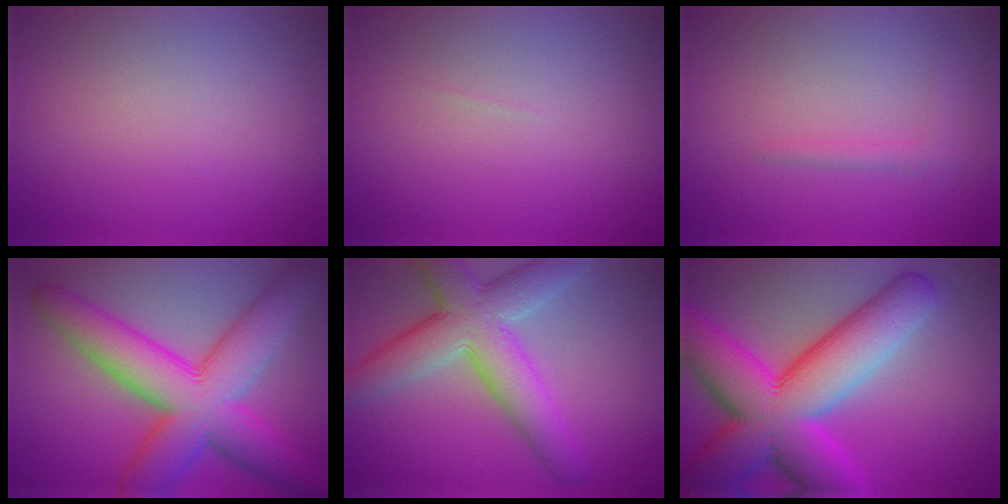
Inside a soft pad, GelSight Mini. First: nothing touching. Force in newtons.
{"total": 0.0}
{"total": 1.1, "press": 1.1, "slide": 0.1}
{"total": 11.3, "press": 11.3, "slide": 0.3}
{"total": 7.7, "press": 7.6, "slide": 0.6}
{"total": 13.9, "press": 13.9, "slide": 0.3}